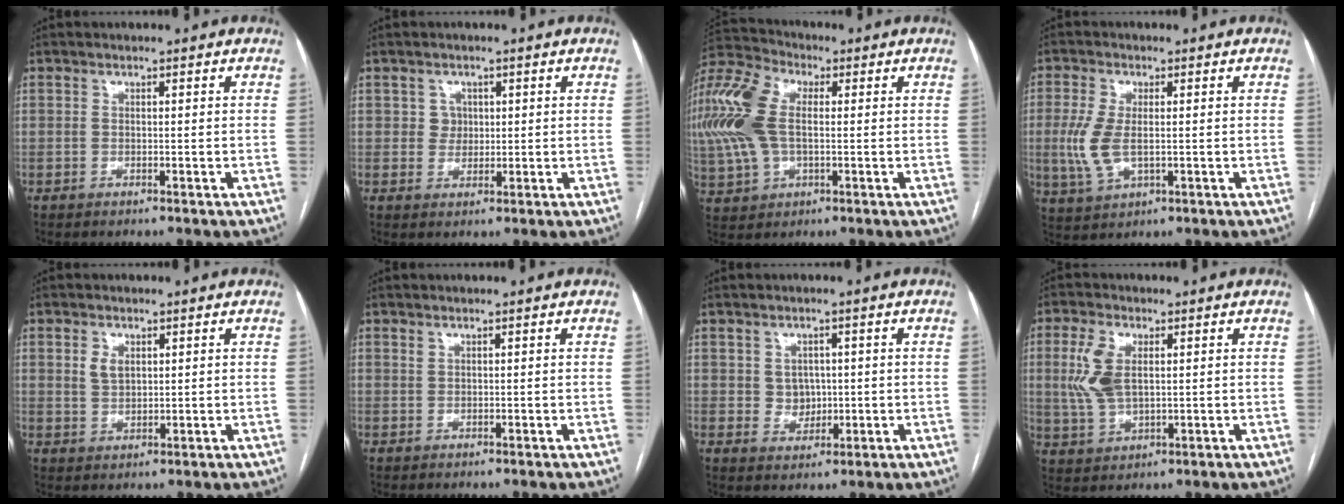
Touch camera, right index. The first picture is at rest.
{"total": 2.4, "force": [0.7, 2.3, 0.4], "torque": [-0.002, 0.002, 0.009]}
{"total": 18.0, "force": [1.7, 10.6, 14.4], "torque": [-0.378, 0.022, 0.032]}
{"total": 6.5, "force": [-0.4, 2.9, 5.8], "torque": [-0.143, -0.007, -0.003]}
{"total": 2.9, "force": [1.1, 1.8, 1.9], "torque": [-0.036, 0.002, 0.025]}
{"total": 0.5, "force": [0.5, 0.1, 0.0], "torque": [-0.006, 0.002, 0.011]}
{"total": 3.5, "force": [0.6, 3.2, 1.3], "torque": [-0.017, 0.007, 0.016]}
{"total": 6.9, "force": [1.7, 3.3, 5.8], "torque": [-0.150, 0.010, 0.037]}